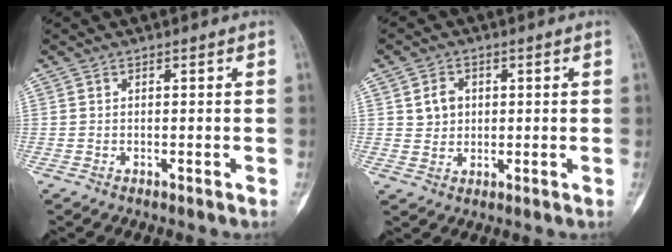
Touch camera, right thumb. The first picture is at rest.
{"total": 4.3, "force": [1.1, 3.7, 1.9], "torque": [-0.012, -0.002, 0.019]}